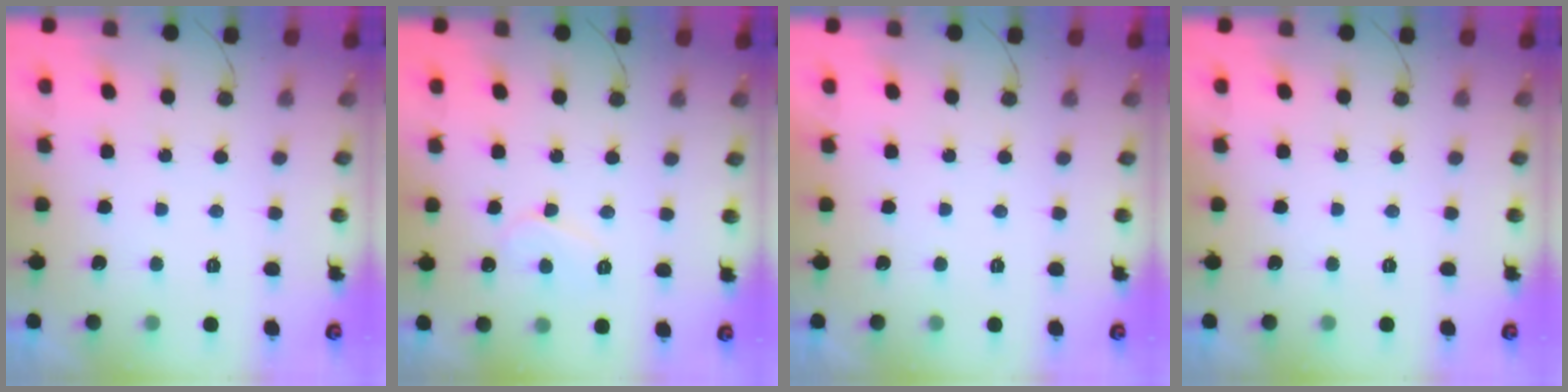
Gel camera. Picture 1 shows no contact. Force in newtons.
{"total": 6.6, "press": 6.6, "slide": 0.5}
{"total": 1.7, "press": 1.6, "slide": 0.0}
{"total": 0.0}